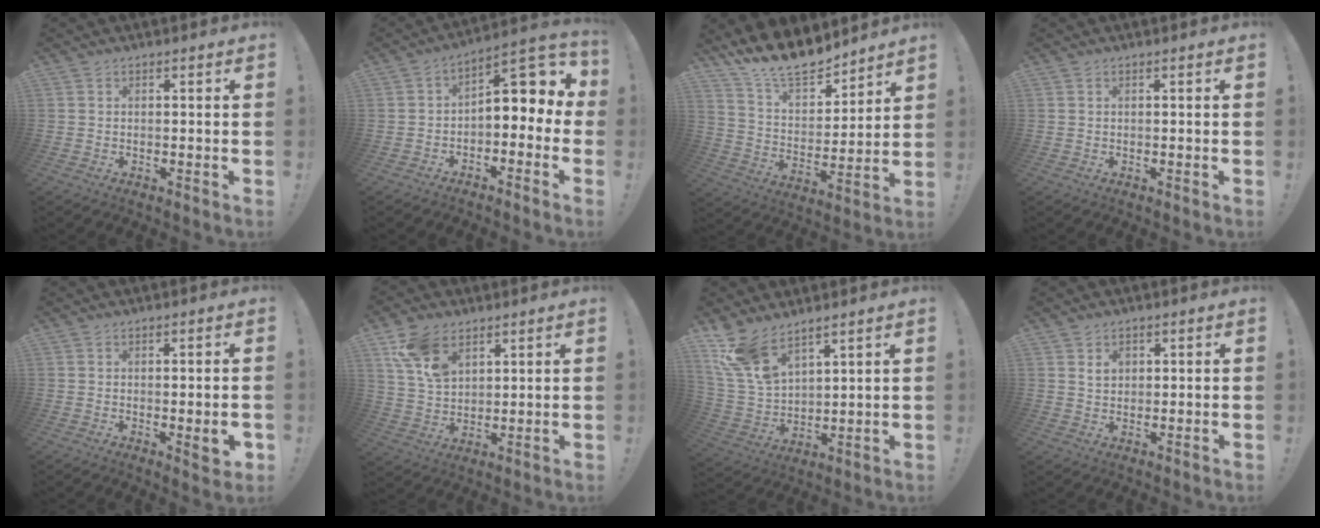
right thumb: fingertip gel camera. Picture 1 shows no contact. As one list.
[{"total": 9.2, "force": [1.3, 5.0, 7.6], "torque": [-0.091, -0.013, 0.023]}, {"total": 14.6, "force": [13.0, 4.8, 4.4], "torque": [-0.091, -0.107, 0.237]}, {"total": 0.0}, {"total": 5.3, "force": [-1.0, 1.0, 5.1], "torque": [-0.056, -0.009, -0.013]}, {"total": 11.3, "force": [6.5, 7.1, 5.9], "torque": [-0.110, -0.021, 0.130]}, {"total": 11.9, "force": [9.2, 4.9, 5.7], "torque": [-0.130, -0.052, 0.180]}, {"total": 3.4, "force": [1.4, 2.5, 1.8], "torque": [-0.025, -0.003, 0.022]}]